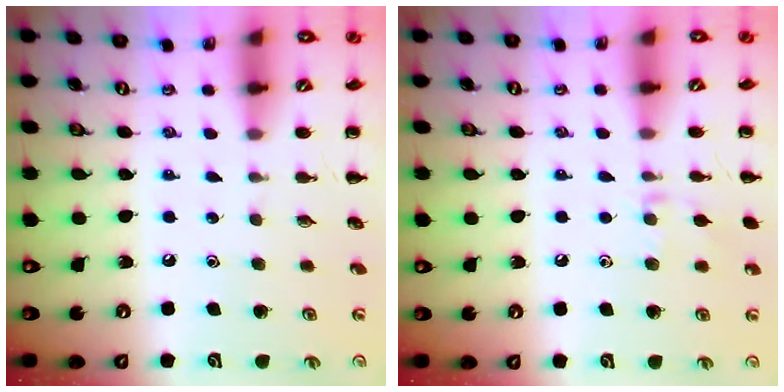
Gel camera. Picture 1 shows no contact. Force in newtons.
{"total": 6.9, "press": 6.7, "slide": 1.8}